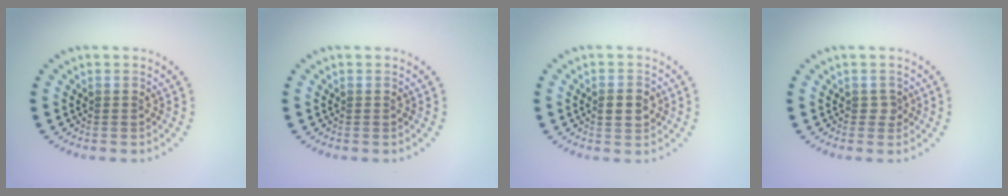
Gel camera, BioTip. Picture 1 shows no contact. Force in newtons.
{"total": 0.0}
{"total": 2.7, "press": 2.7, "slide": 0.1}
{"total": 1.0, "press": 0.7, "slide": 0.6}